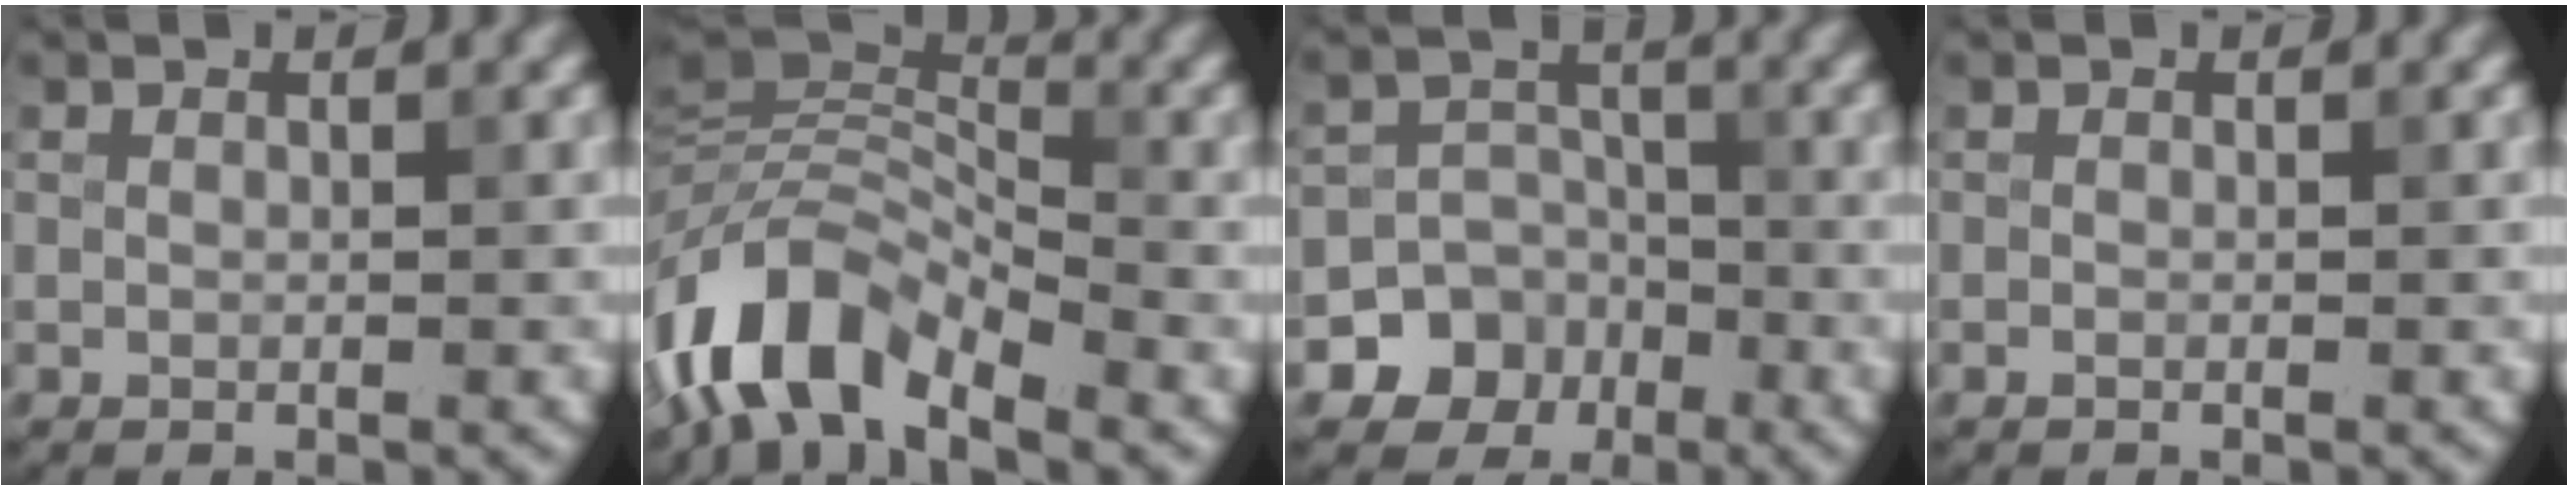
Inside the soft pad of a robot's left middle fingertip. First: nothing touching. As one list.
[{"total": 8.9, "force": [-5.2, 3.9, 6.2], "torque": [-0.105, 0.014, -0.112]}, {"total": 6.9, "force": [-3.5, 5.9, 0.9], "torque": [0.009, -0.011, -0.081]}, {"total": 0.0}]